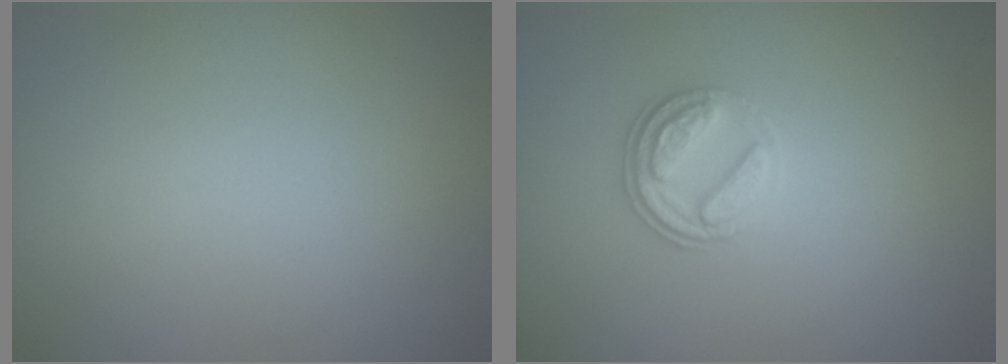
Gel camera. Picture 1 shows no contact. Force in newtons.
{"total": 2.8, "press": 2.6, "slide": 1.1}